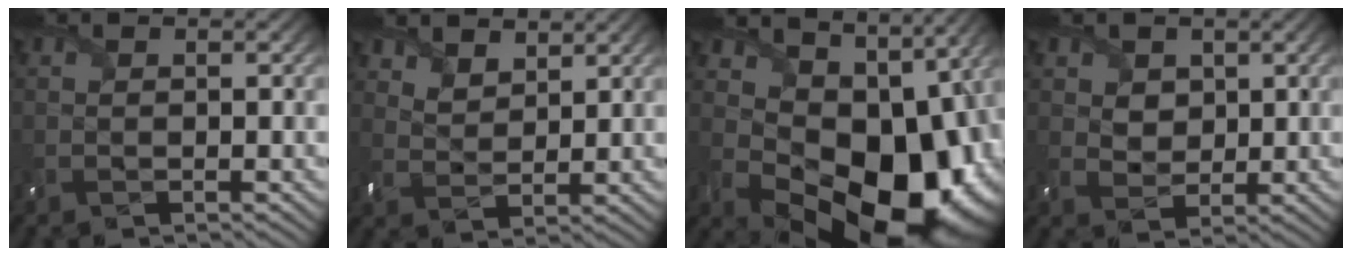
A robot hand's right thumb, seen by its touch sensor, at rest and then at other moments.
{"total": 4.6, "force": [3.6, 2.1, 1.8], "torque": [-0.046, 0.001, 0.075]}
{"total": 15.4, "force": [1.9, 10.9, 10.7], "torque": [-0.143, -0.029, 0.077]}
{"total": 3.7, "force": [1.8, 2.9, 1.5], "torque": [-0.047, -0.012, 0.032]}